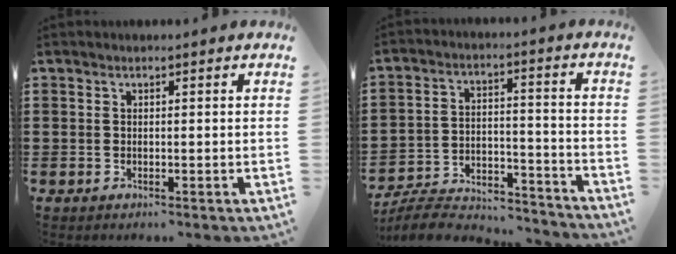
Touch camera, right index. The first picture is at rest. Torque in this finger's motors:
{"motor_torque": [-2.14, 0.00, -1.05, -0.16]}